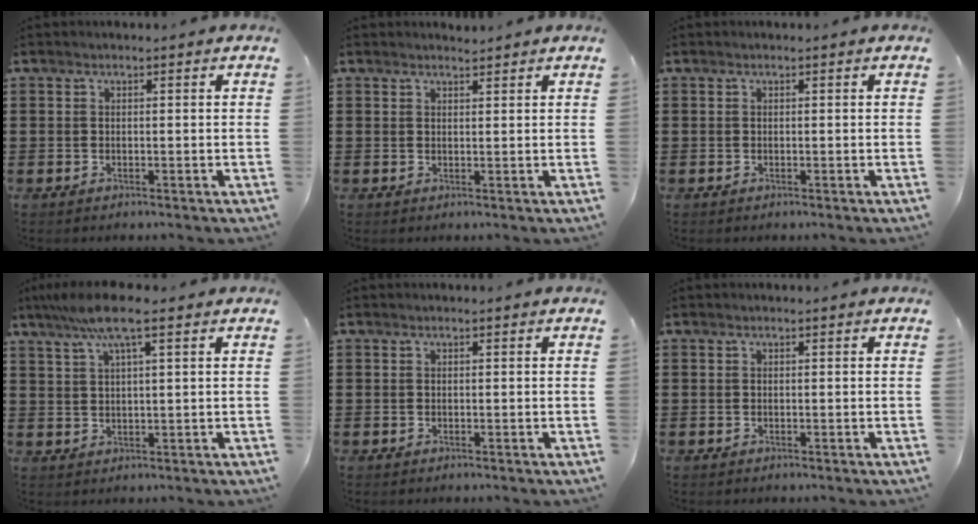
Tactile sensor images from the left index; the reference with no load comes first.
{"total": 1.4, "force": [1.4, 0.0, 0.2], "torque": [-0.007, 0.001, 0.027]}
{"total": 0.0}
{"total": 6.9, "force": [4.3, 0.8, 5.3], "torque": [-0.113, 0.001, 0.076]}
{"total": 0.0}
{"total": 0.0}